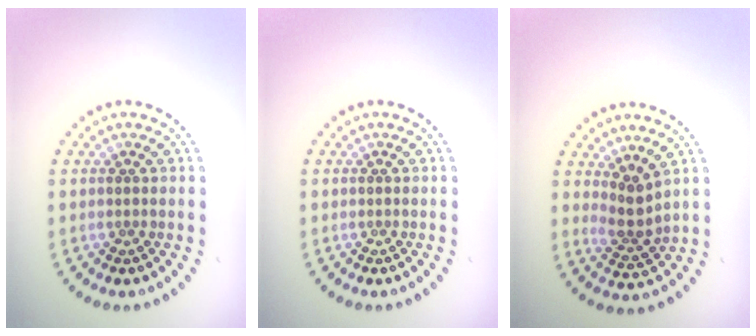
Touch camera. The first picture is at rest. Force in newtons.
{"total": 0.0}
{"total": 2.5, "press": 1.8, "slide": 1.7}